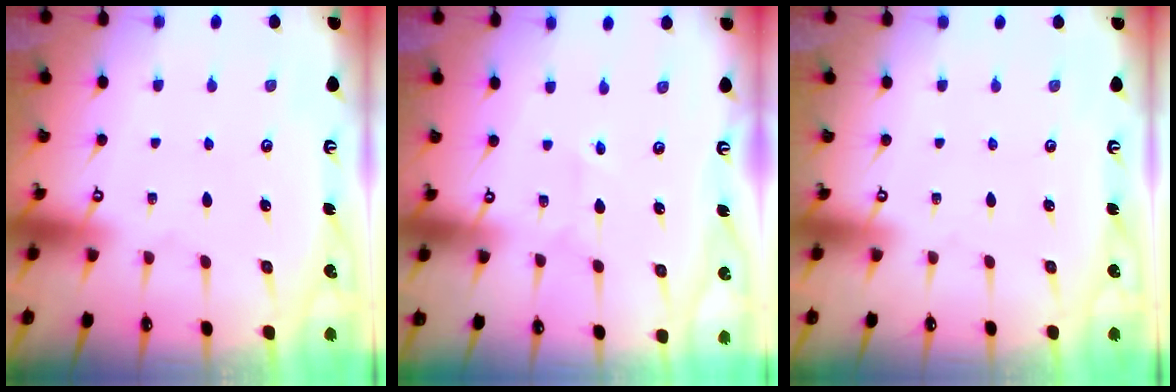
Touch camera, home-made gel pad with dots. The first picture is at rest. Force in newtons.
{"total": 2.0, "press": 1.9, "slide": 0.5}
{"total": 0.0}